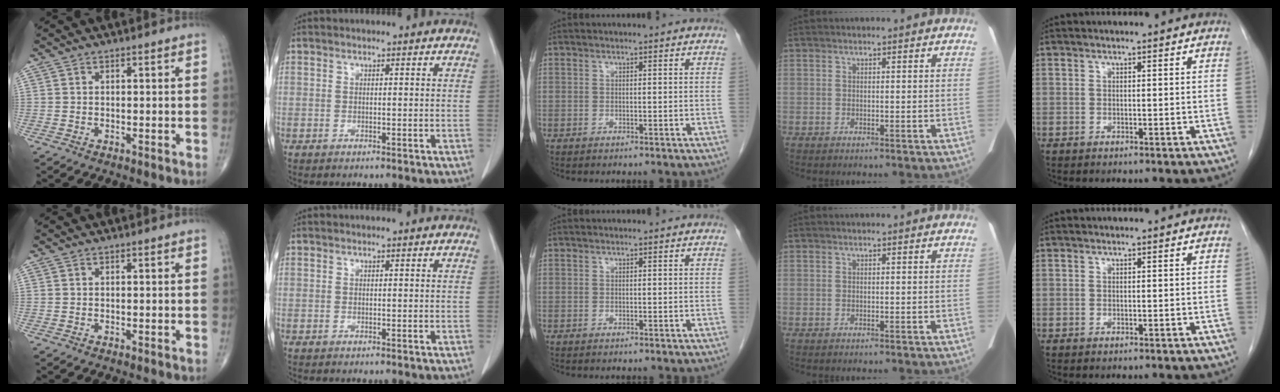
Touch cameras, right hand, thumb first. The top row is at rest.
{}